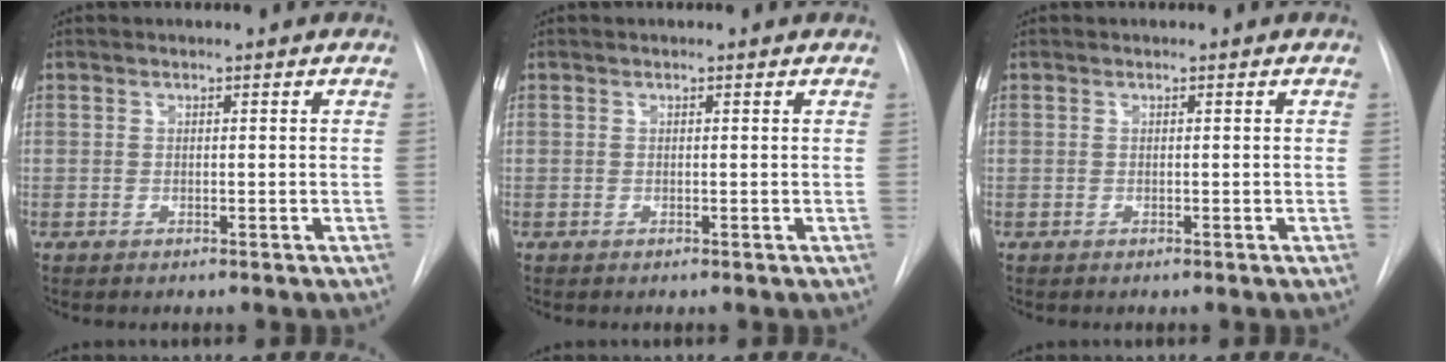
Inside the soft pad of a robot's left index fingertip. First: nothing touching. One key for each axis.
{"total": 0.0}
{"total": 0.0}